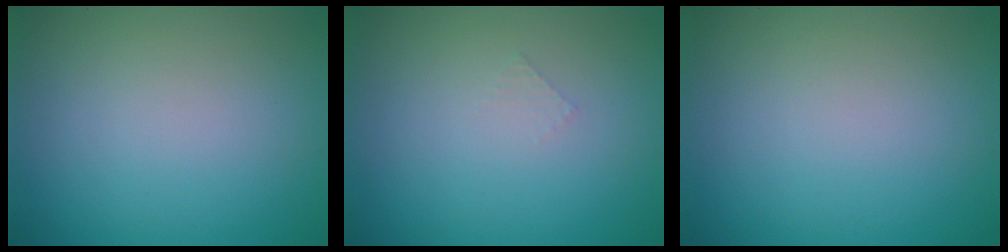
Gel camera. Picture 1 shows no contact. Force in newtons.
{"total": 0.5, "press": 0.5, "slide": 0.1}
{"total": 0.0}